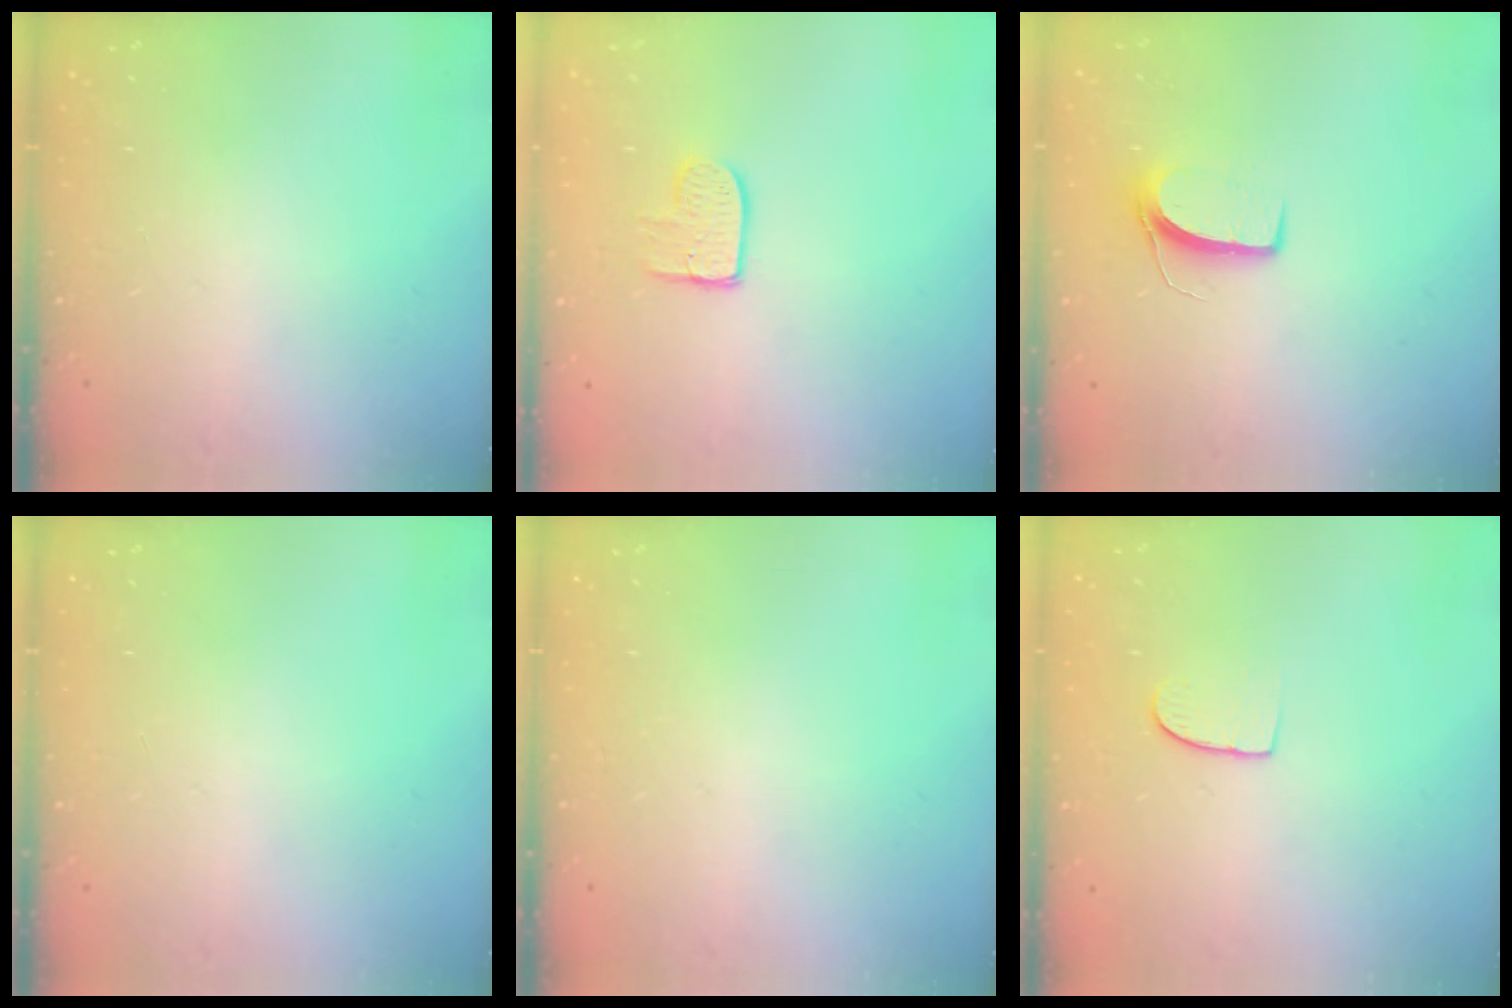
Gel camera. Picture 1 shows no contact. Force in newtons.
{"total": 7.4, "press": 7.4, "slide": 0.2}
{"total": 7.0, "press": 7.0, "slide": 0.4}
{"total": 0.0}
{"total": 0.0}
{"total": 7.3, "press": 7.2, "slide": 0.5}